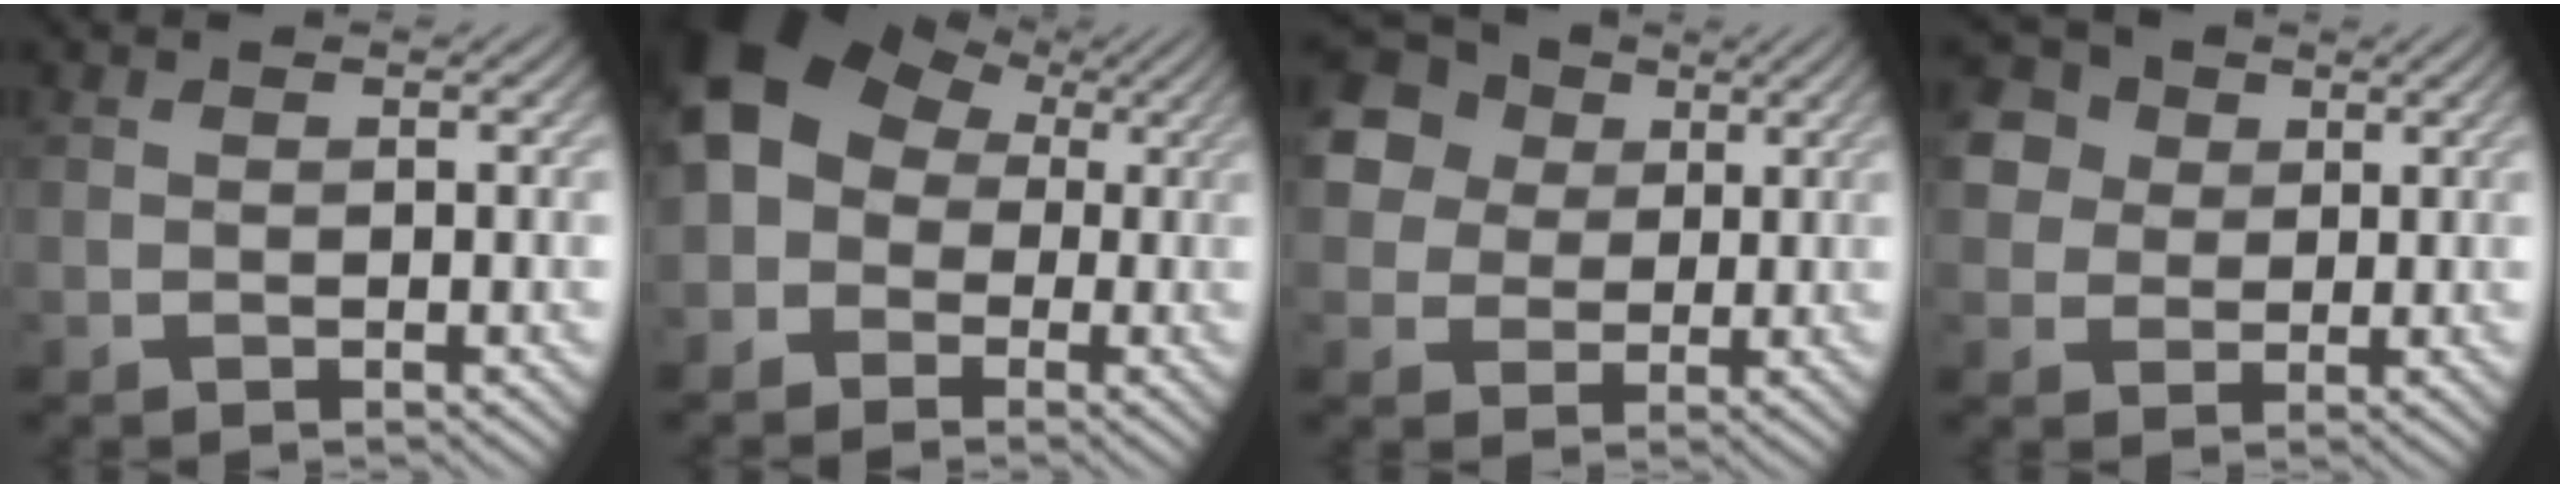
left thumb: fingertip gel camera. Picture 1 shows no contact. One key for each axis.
{"total": 9.3, "fx": 0.7, "fy": 7.9, "fz": 4.9, "tx": -0.111, "ty": -0.007, "tz": 0.004}
{"total": 15.0, "fx": 5.9, "fy": 12.5, "fz": 5.8, "tx": -0.185, "ty": 0.033, "tz": 0.095}
{"total": 6.5, "fx": 2.6, "fy": 5.4, "fz": 2.4, "tx": -0.090, "ty": 0.024, "tz": 0.035}